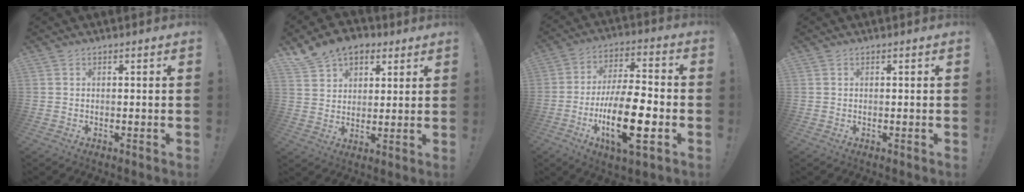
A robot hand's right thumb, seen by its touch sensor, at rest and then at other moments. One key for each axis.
{"total": 10.6, "fx": 6.6, "fy": 7.5, "fz": 3.5, "tx": -0.060, "ty": -0.033, "tz": 0.131}
{"total": 19.5, "fx": -6.1, "fy": 6.8, "fz": 17.2, "tx": -0.307, "ty": 0.015, "tz": -0.100}
{"total": 0.0}